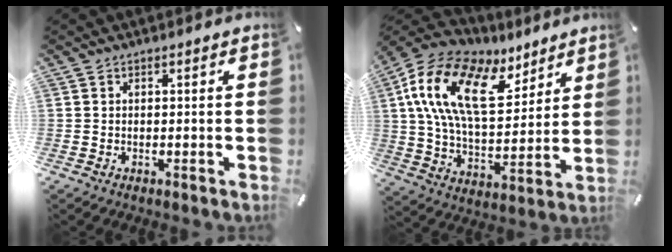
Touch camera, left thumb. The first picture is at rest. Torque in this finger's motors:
{"motor_torque": [2.70, 2.31, 2.03, -0.74, 0.87]}